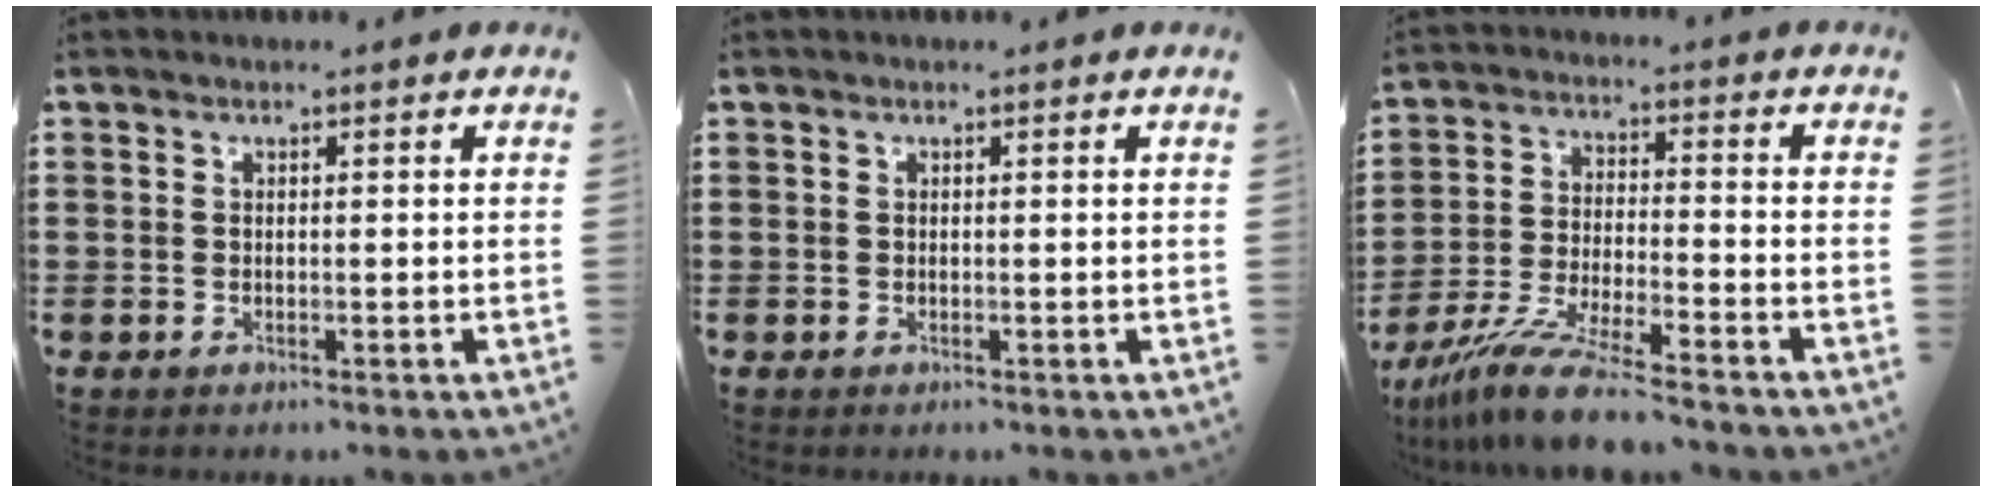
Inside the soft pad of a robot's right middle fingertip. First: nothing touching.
{"total": 0.0}
{"total": 10.0, "force": [-8.6, 0.0, 5.2], "torque": [-0.101, 0.000, -0.167]}